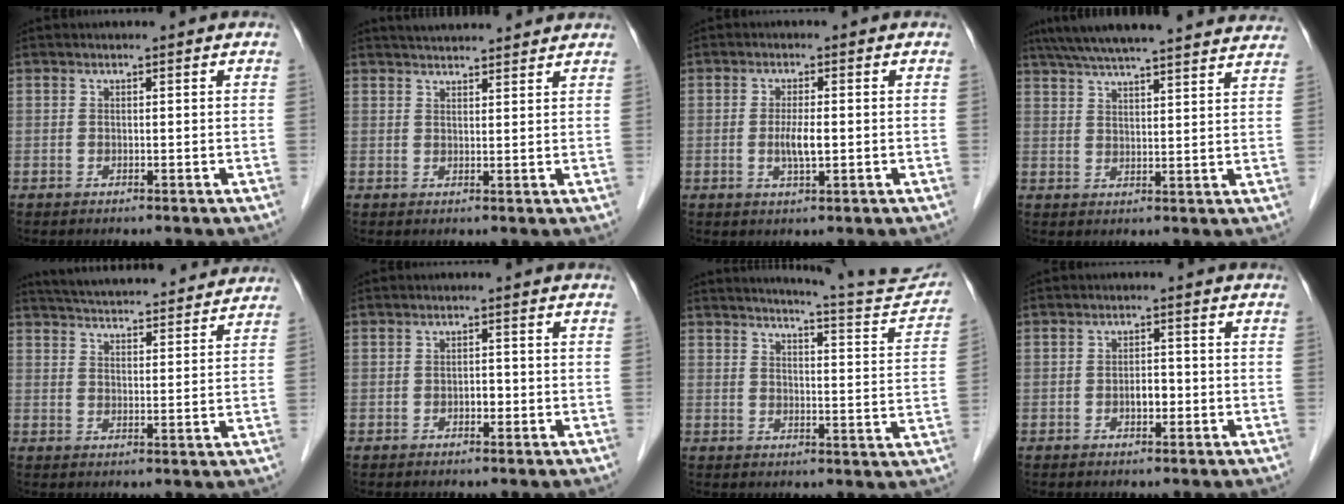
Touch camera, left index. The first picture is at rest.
{"total": 9.8, "force": [9.1, 1.3, 3.3], "torque": [-0.047, 0.029, 0.117]}
{"total": 3.4, "force": [-0.4, 0.6, 3.3], "torque": [-0.068, -0.004, -0.006]}
{"total": 26.5, "force": [23.9, 2.4, 11.0], "torque": [-0.185, 0.008, 0.309]}
{"total": 21.2, "force": [19.8, 3.1, 7.0], "torque": [-0.112, 0.019, 0.266]}
{"total": 1.5, "force": [-0.6, 0.8, 1.1], "torque": [-0.017, 0.003, -0.010]}
{"total": 13.7, "force": [13.3, -0.4, 3.3], "torque": [-0.047, -0.056, 0.154]}
{"total": 2.4, "force": [-0.8, 1.2, 1.9], "torque": [-0.030, 0.004, -0.012]}